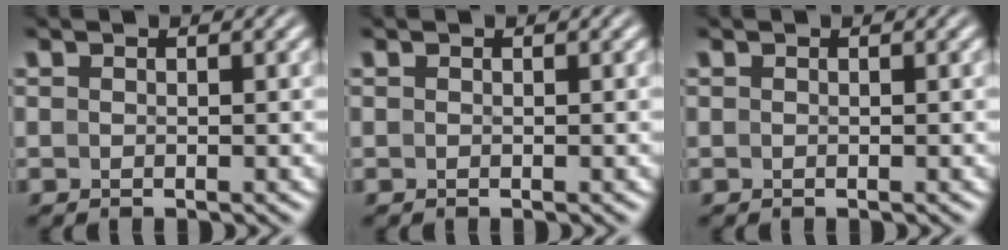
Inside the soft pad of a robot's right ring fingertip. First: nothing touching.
{"total": 0.0}
{"total": 0.0}